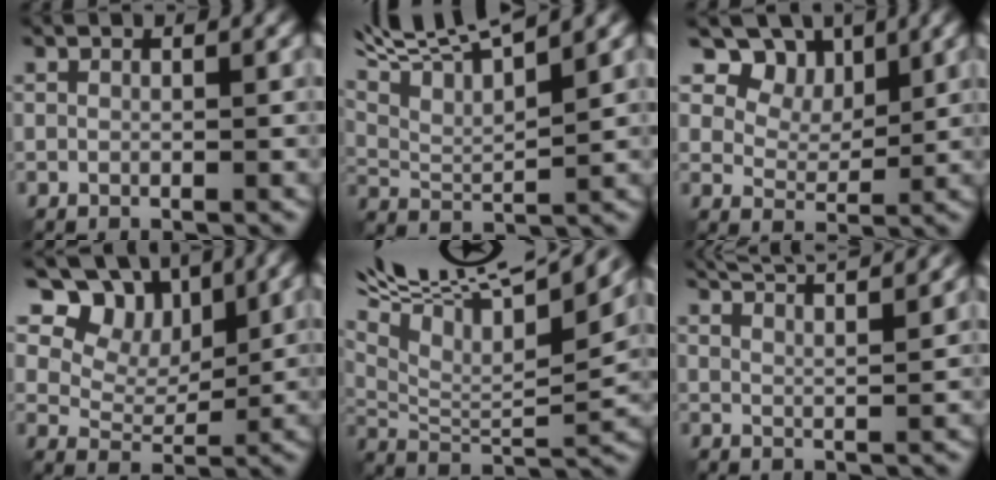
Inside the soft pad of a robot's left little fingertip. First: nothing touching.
{"total": 7.8, "force": [5.1, 2.0, 5.5], "torque": [-0.115, 0.015, 0.091]}
{"total": 6.7, "force": [3.8, 4.5, 3.3], "torque": [-0.061, -0.015, 0.074]}
{"total": 7.5, "force": [4.1, 5.1, 3.7], "torque": [-0.068, -0.004, 0.073]}
{"total": 16.7, "force": [10.3, 5.7, 11.9], "torque": [-0.232, 0.058, 0.154]}
{"total": 9.7, "force": [7.6, 2.6, 5.4], "torque": [-0.070, 0.026, 0.075]}